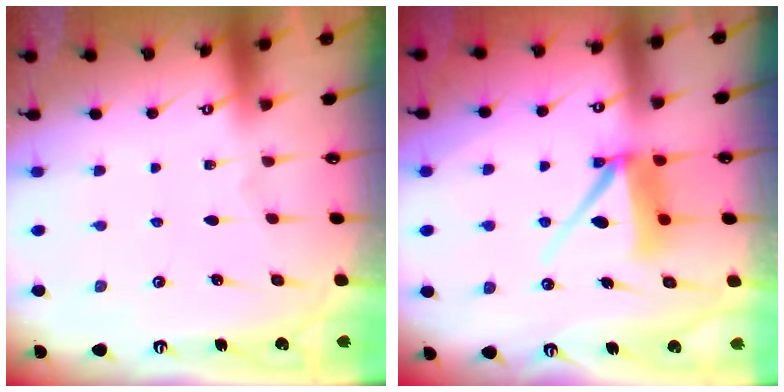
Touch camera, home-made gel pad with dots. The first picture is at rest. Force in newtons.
{"total": 11.5, "press": 11.4, "slide": 0.7}